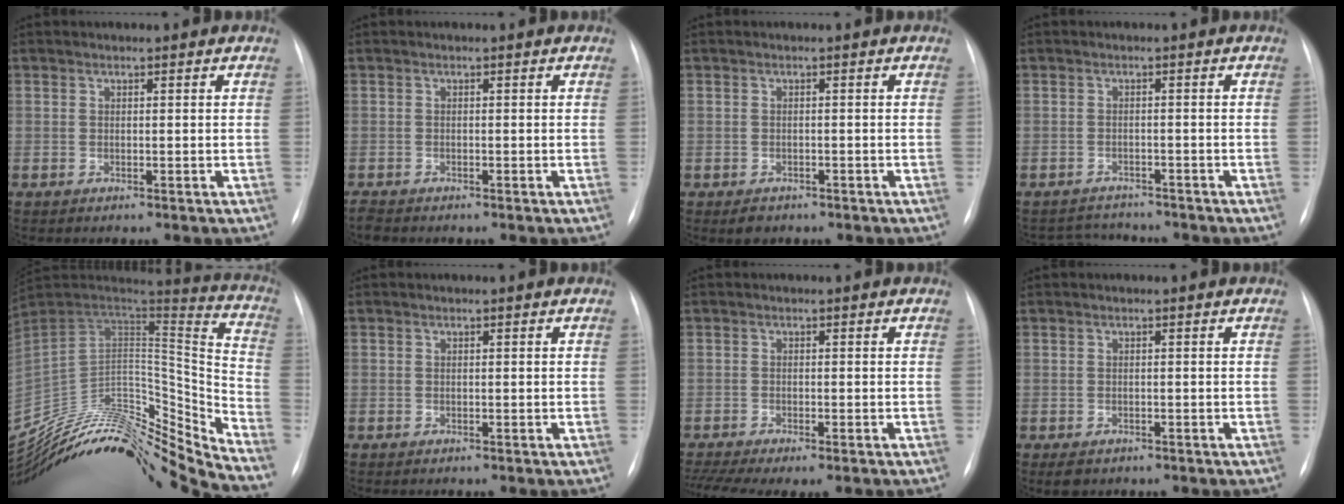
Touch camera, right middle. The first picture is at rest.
{"total": 1.2, "force": [-1.1, 0.2, 0.2], "torque": [-0.008, -0.004, -0.017]}
{"total": 2.0, "force": [-1.3, 1.3, 0.7], "torque": [-0.011, 0.001, -0.014]}
{"total": 3.9, "force": [-3.7, 1.0, -0.5], "torque": [0.002, 0.002, -0.056]}
{"total": 28.3, "force": [-25.5, 4.2, 11.5], "torque": [-0.191, 0.018, -0.406]}
{"total": 0.0}
{"total": 9.1, "force": [-7.0, 2.1, 5.5], "torque": [-0.099, -0.002, -0.108]}
{"total": 2.0, "force": [-1.3, 1.3, 0.8], "torque": [-0.012, -0.001, -0.013]}